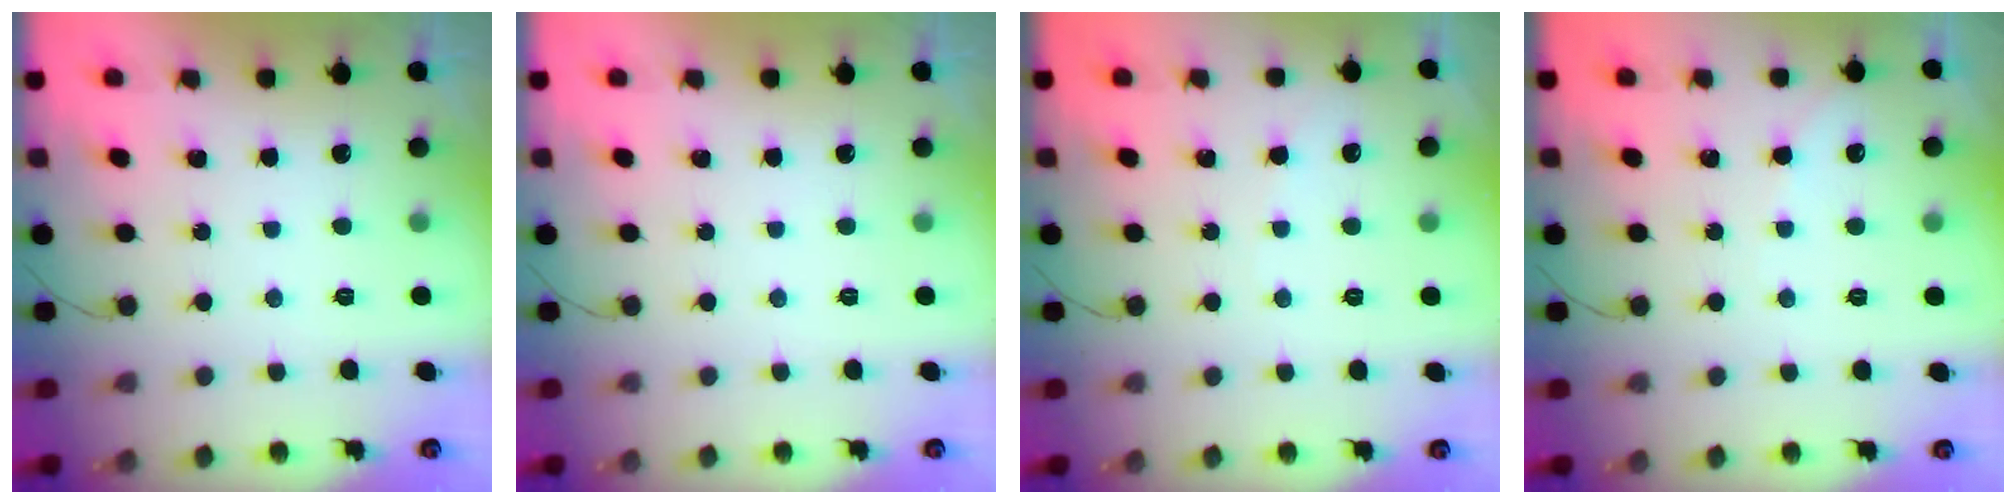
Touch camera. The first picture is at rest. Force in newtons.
{"total": 0.0}
{"total": 2.4, "press": 2.4, "slide": 0.3}
{"total": 2.4, "press": 2.4, "slide": 0.5}